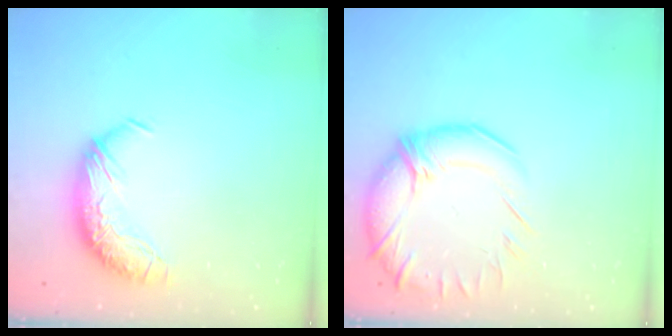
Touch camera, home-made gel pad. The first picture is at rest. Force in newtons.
{"total": 7.7, "press": 6.0, "slide": 4.9}